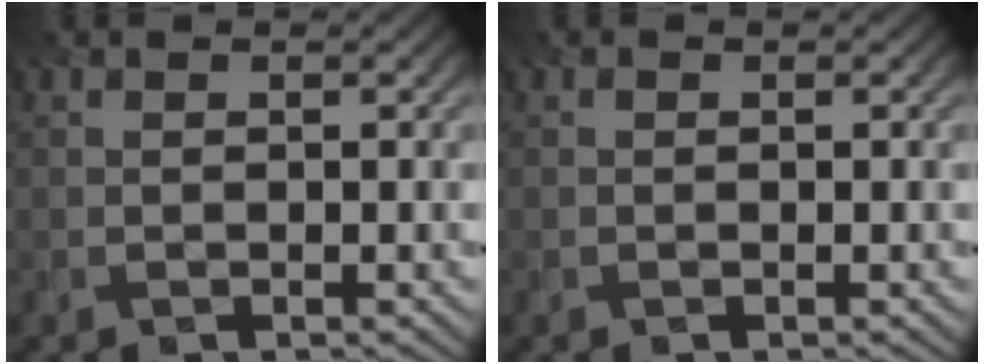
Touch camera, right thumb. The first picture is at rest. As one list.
[{"total": 0.0}]